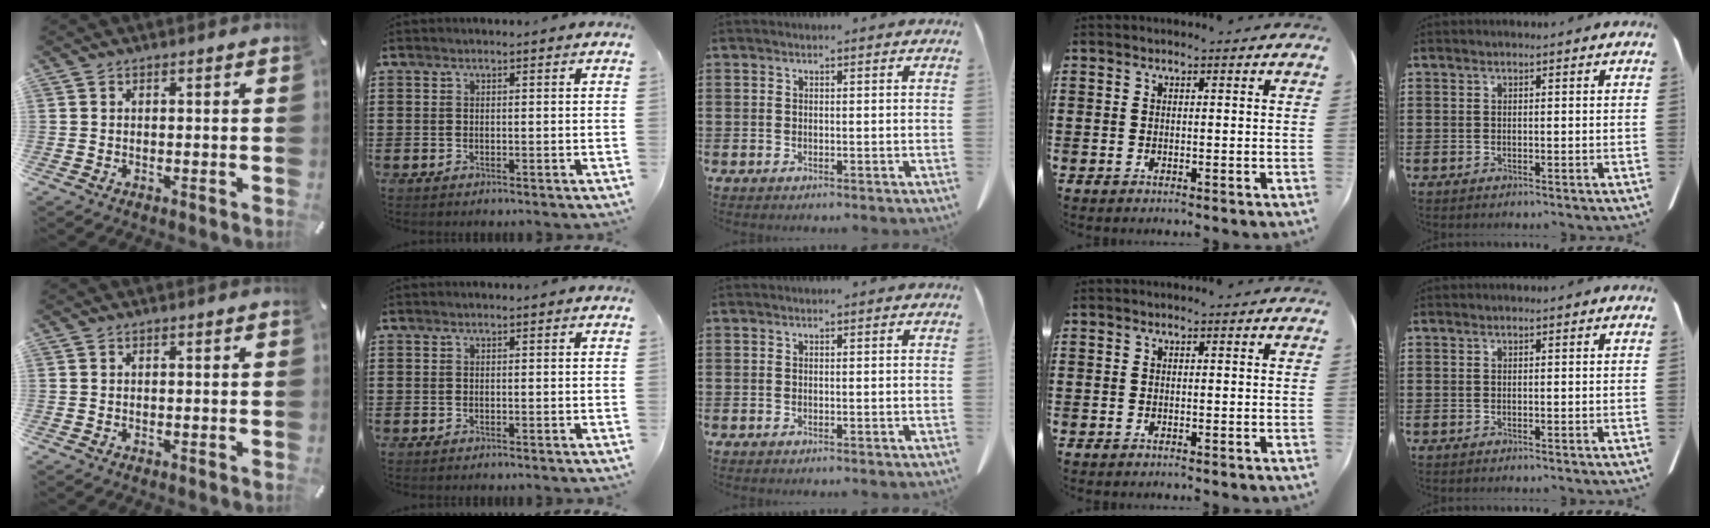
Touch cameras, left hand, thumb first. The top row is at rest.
{}